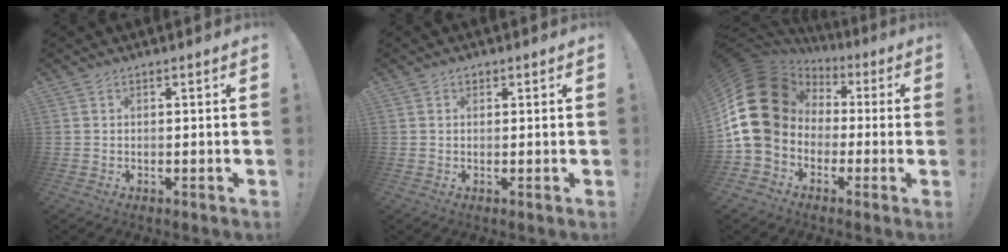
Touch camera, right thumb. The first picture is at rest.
{"total": 0.9, "force": [0.5, 0.7, 0.1], "torque": [-0.002, 0.001, 0.008]}
{"total": 20.8, "force": [1.3, 16.7, 12.3], "torque": [-0.216, 0.007, 0.049]}